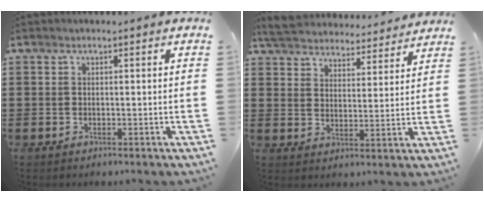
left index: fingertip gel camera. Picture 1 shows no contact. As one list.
[{"total": 5.4, "force": [5.4, 0.6, 0.3], "torque": [-0.035, -0.032, 0.093]}]